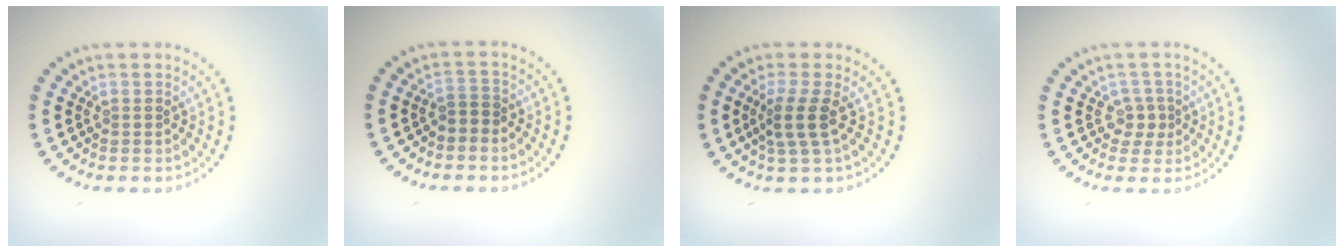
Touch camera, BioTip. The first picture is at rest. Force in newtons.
{"total": 1.3, "press": 1.0, "slide": 0.8}
{"total": 2.5, "press": 1.9, "slide": 1.7}
{"total": 1.7, "press": 1.4, "slide": 1.1}